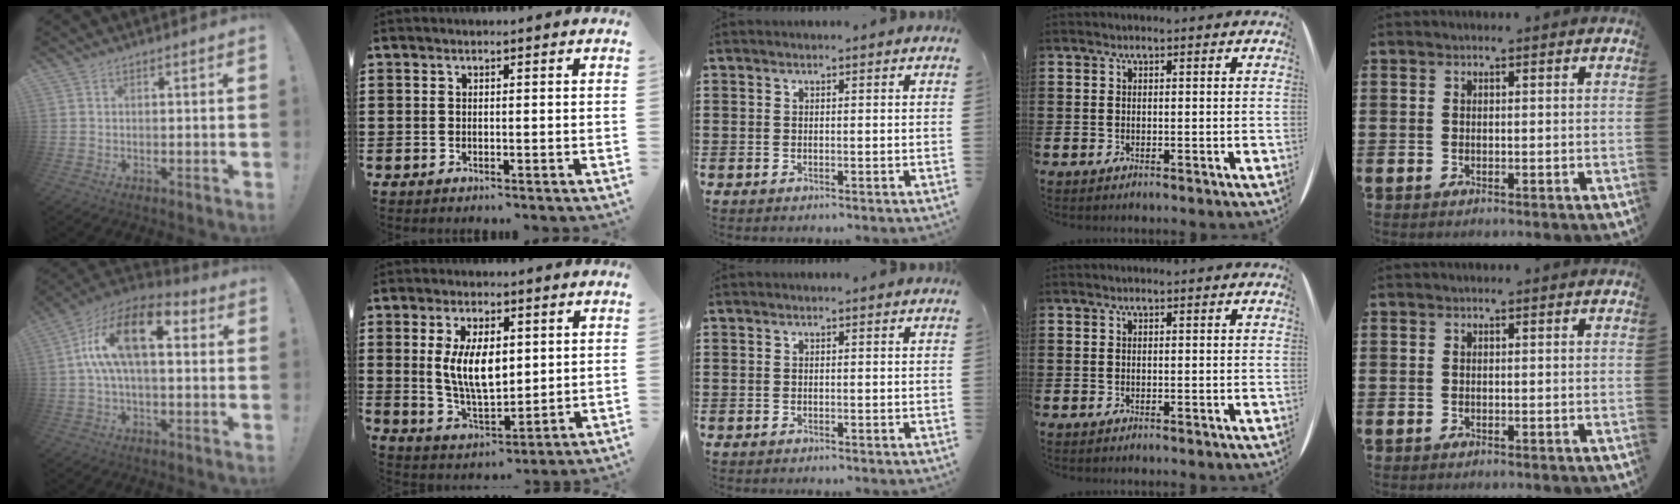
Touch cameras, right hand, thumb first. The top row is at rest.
{"thumb": {"total": 16.7, "force": [3.9, 7.9, 14.2], "torque": [-0.251, -0.004, 0.060]}, "index": {"total": 9.1, "force": [1.5, 4.4, 7.8], "torque": [-0.159, 0.002, 0.023]}}